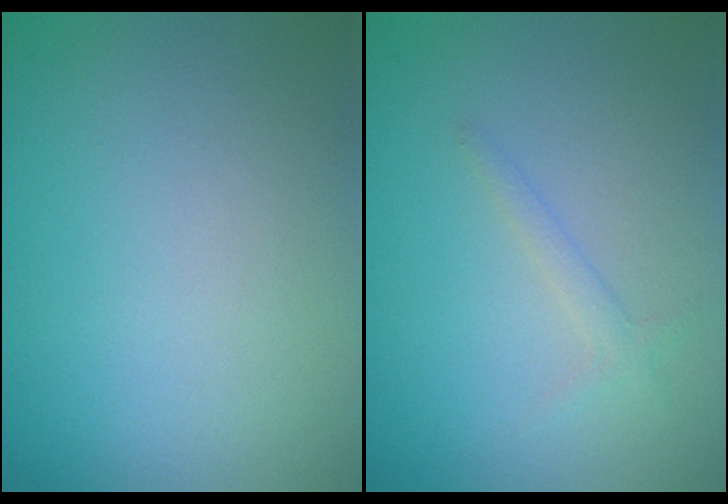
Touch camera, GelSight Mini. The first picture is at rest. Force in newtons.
{"total": 1.0, "press": 1.0, "slide": 0.0}